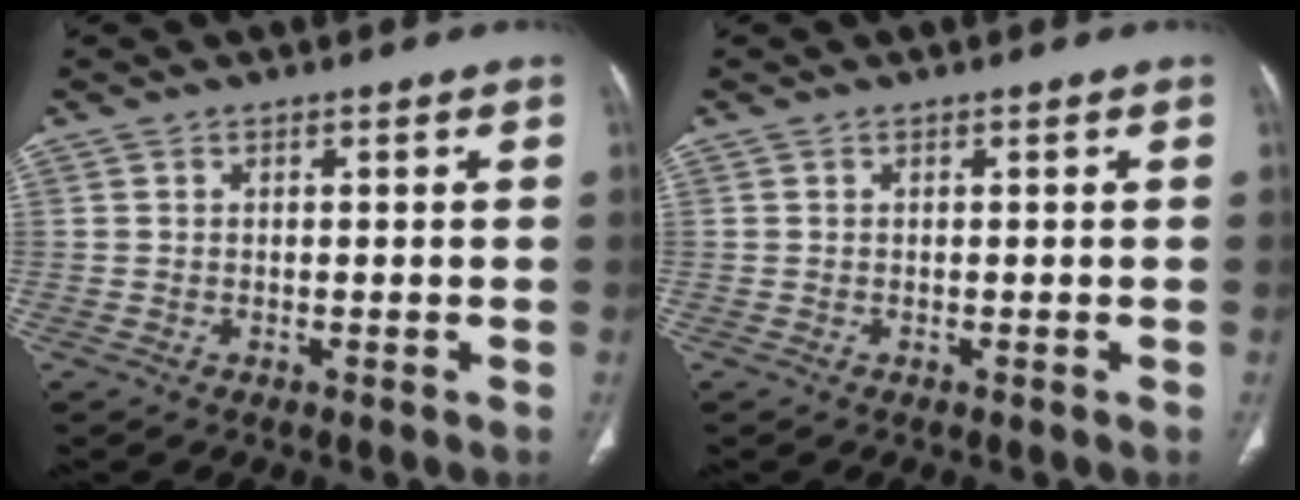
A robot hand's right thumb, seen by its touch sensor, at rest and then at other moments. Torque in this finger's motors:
{"motor_torque": [0.09, 0.09, -0.04, -0.03, 0.02]}